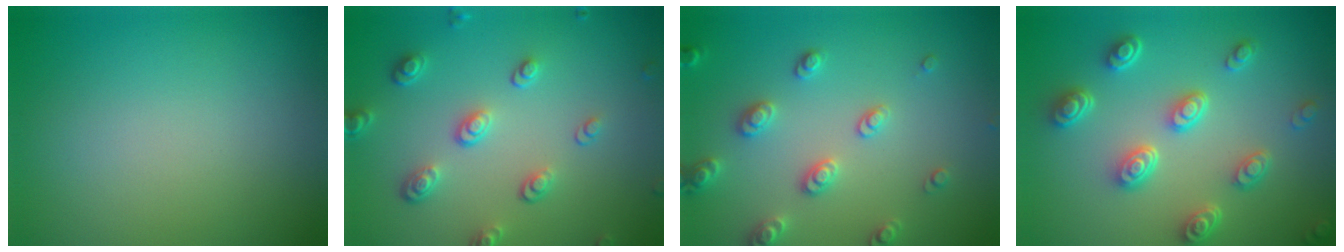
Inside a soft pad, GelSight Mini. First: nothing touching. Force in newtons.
{"total": 3.6, "press": 2.7, "slide": 2.4}
{"total": 2.9, "press": 2.9, "slide": 0.5}
{"total": 4.9, "press": 3.7, "slide": 3.2}